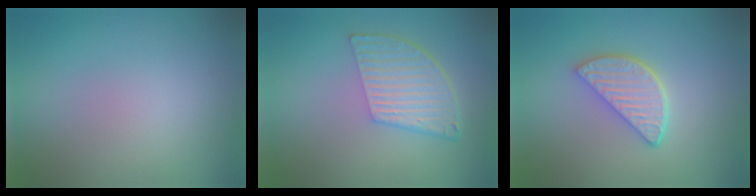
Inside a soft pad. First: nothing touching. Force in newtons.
{"total": 5.1, "press": 3.7, "slide": 3.5}
{"total": 4.0, "press": 3.2, "slide": 2.4}